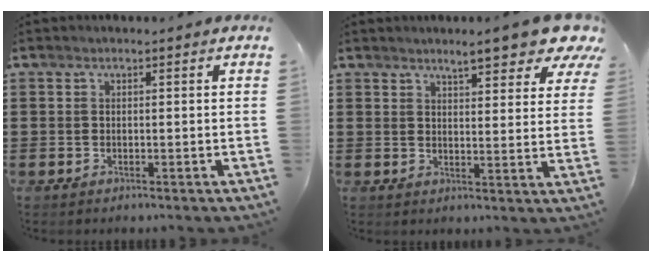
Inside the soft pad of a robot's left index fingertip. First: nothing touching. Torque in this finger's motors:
{"motor_torque": [2.14, 0.00, 0.70, 0.12]}